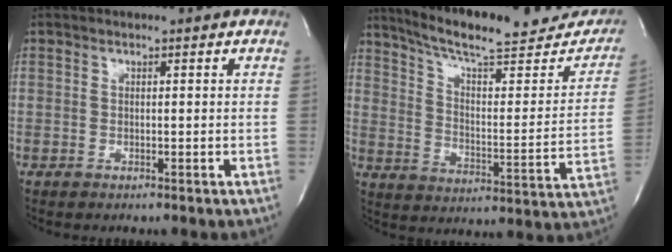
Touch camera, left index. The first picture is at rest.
{"total": 24.0, "force": [20.6, 5.0, 11.3], "torque": [-0.162, -0.026, 0.273]}